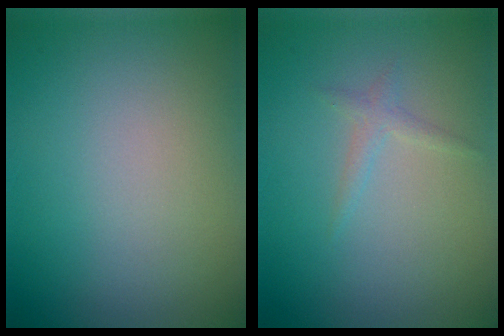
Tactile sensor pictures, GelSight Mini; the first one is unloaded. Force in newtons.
{"total": 1.0, "press": 1.0, "slide": 0.1}